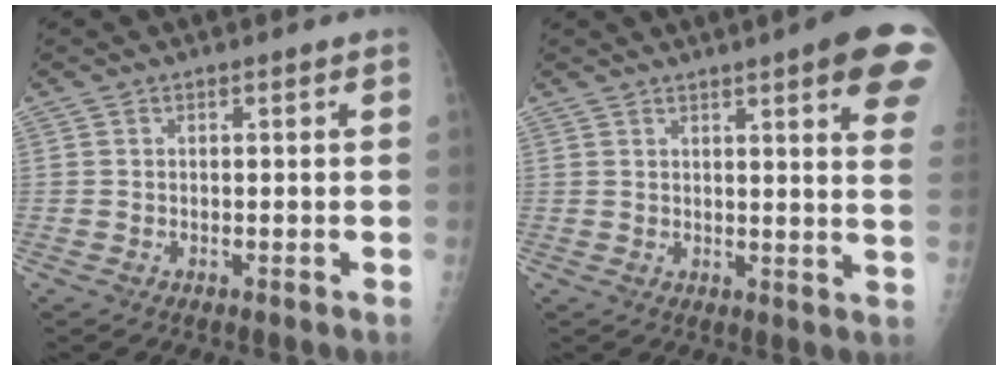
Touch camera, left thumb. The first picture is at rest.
{"total": 13.7, "force": [7.6, 2.0, 11.2], "torque": [-0.117, -0.027, 0.079]}